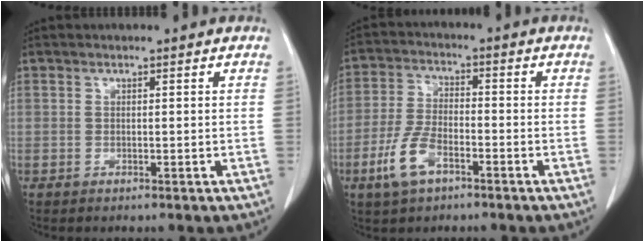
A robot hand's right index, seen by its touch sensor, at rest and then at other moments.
{"total": 7.5, "force": [-3.9, 3.1, 5.6], "torque": [-0.128, 0.000, -0.075]}